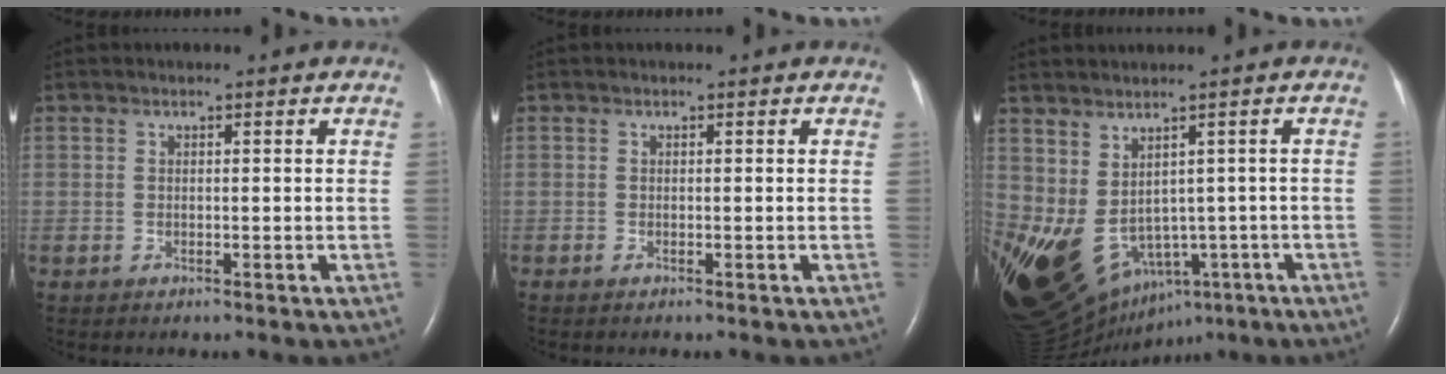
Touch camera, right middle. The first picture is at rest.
{"total": 0.0}
{"total": 22.5, "force": [-9.3, 14.1, 14.9], "torque": [-0.333, -0.039, -0.116]}